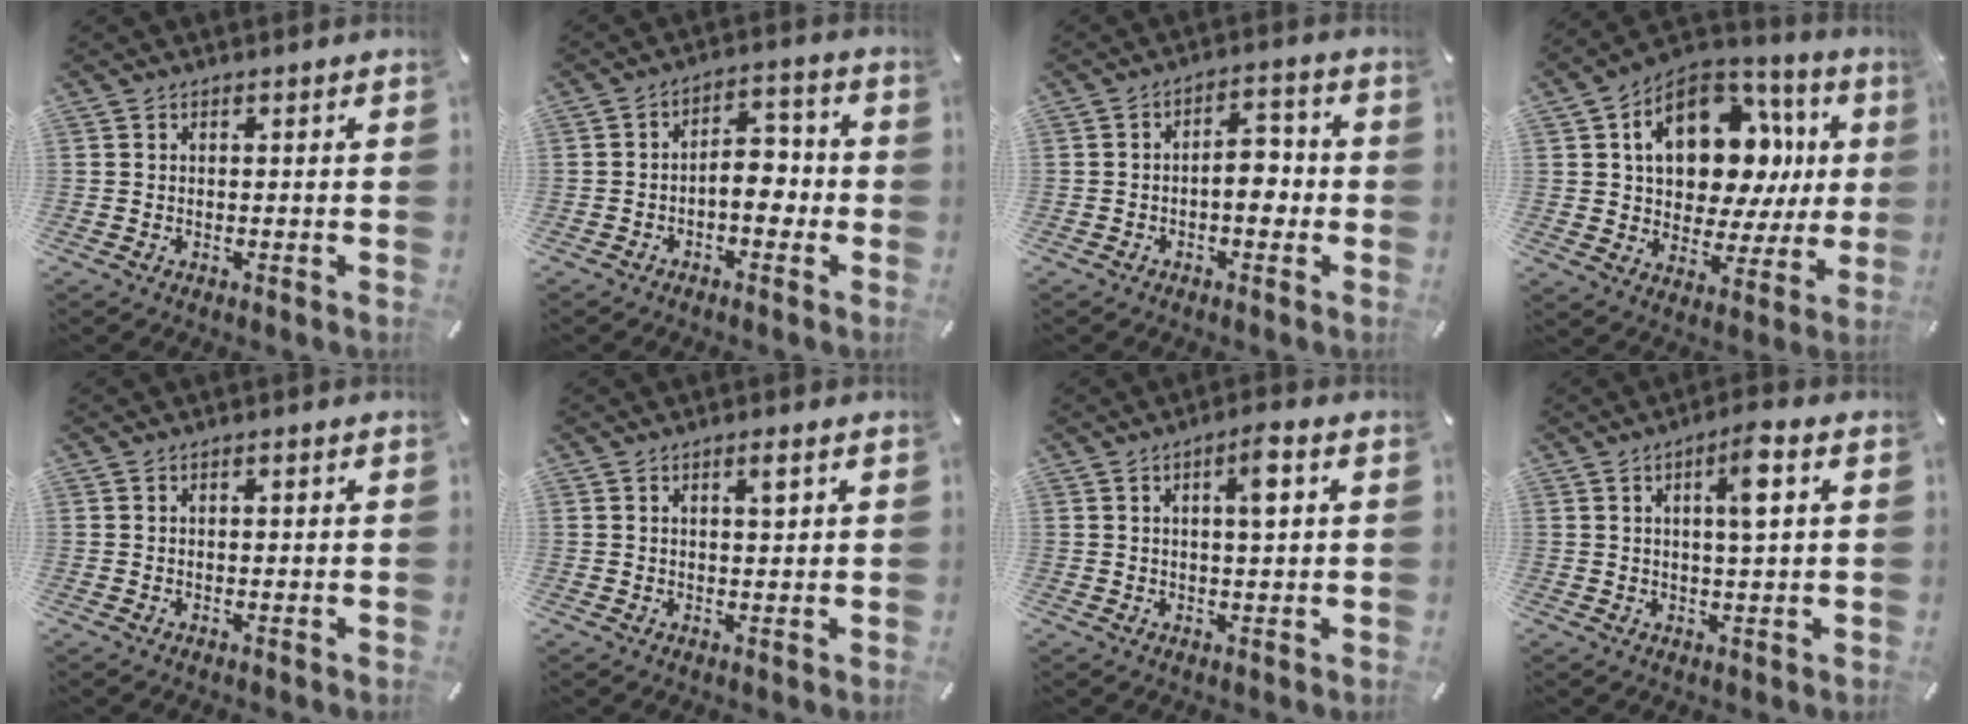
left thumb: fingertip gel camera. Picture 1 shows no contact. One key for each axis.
{"total": 7.4, "fx": -2.3, "fy": 4.3, "fz": 5.5, "tx": -0.085, "ty": 0.021, "tz": -0.041}
{"total": 6.5, "fx": -1.8, "fy": 3.6, "fz": 5.2, "tx": -0.080, "ty": 0.016, "tz": -0.033}
{"total": 18.3, "fx": 6.4, "fy": 12.1, "fz": 12.1, "tx": -0.188, "ty": -0.027, "tz": 0.113}
{"total": 0.6, "fx": 0.1, "fy": 0.3, "fz": 0.5, "tx": -0.011, "ty": 0.002, "tz": 0.001}
{"total": 2.7, "fx": 1.1, "fy": 0.6, "fz": 2.3, "tx": -0.041, "ty": 0.000, "tz": 0.016}
{"total": 5.2, "fx": 1.5, "fy": 1.1, "fz": 4.9, "tx": -0.081, "ty": -0.002, "tz": 0.020}
{"total": 6.7, "fx": 2.0, "fy": 1.1, "fz": 6.3, "tx": -0.100, "ty": -0.008, "tz": 0.025}